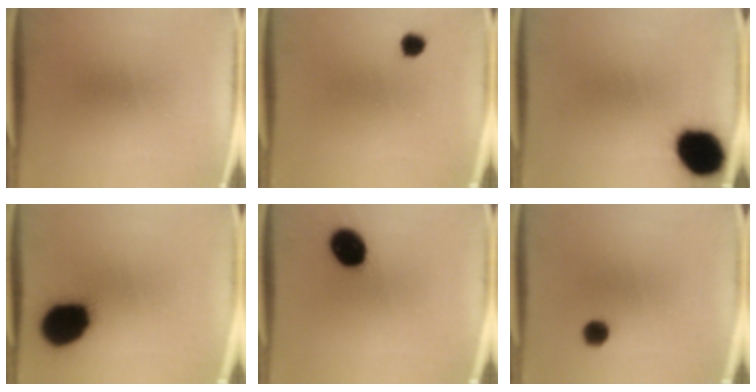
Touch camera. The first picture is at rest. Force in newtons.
{"total": 2.5}
{"total": 16.5}
{"total": 17.1}
{"total": 11.5}
{"total": 3.1}